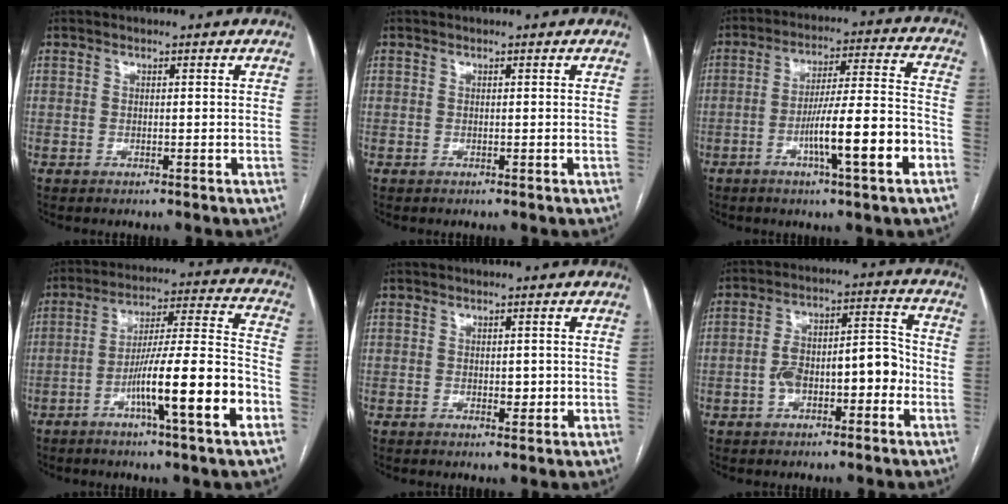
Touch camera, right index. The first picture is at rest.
{"total": 0.0}
{"total": 13.1, "force": [-5.1, 0.4, 12.1], "torque": [-0.195, 0.006, -0.077]}
{"total": 16.2, "force": [-6.4, 0.0, 14.9], "torque": [-0.243, 0.003, -0.102]}
{"total": 1.9, "force": [0.0, 1.2, 1.5], "torque": [-0.015, 0.002, 0.004]}
{"total": 10.0, "force": [-2.4, 4.4, 8.6], "torque": [-0.146, 0.047, -0.037]}